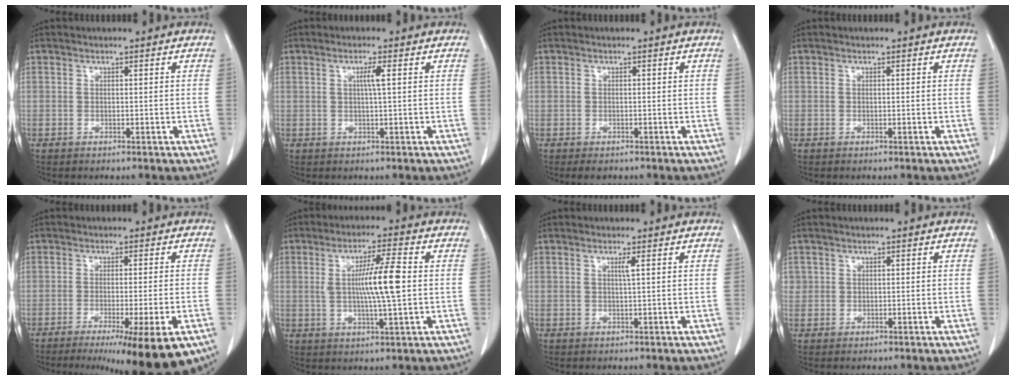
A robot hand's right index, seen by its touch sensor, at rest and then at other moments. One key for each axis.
{"total": 2.0, "fx": 0.4, "fy": -0.4, "fz": 1.9, "tx": -0.035, "ty": 0.001, "tz": 0.006}
{"total": 1.7, "fx": -1.3, "fy": 0.9, "fz": 0.7, "tx": -0.012, "ty": -0.001, "tz": -0.012}
{"total": 0.0}
{"total": 13.5, "fx": -8.9, "fy": 0.2, "fz": 10.2, "tx": -0.102, "ty": -0.032, "tz": -0.128}
{"total": 8.9, "fx": 0.6, "fy": 0.3, "fz": 8.8, "tx": -0.155, "ty": -0.001, "tz": 0.011}
{"total": 1.1, "fx": 0.4, "fy": -0.3, "fz": 1.0, "tx": -0.024, "ty": -0.002, "tz": 0.008}
{"total": 1.3, "fx": 0.4, "fy": 1.3, "fz": 0.0, "tx": 0.014, "ty": 0.004, "tz": 0.003}